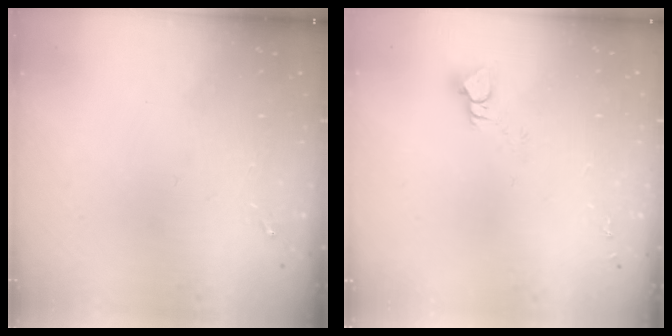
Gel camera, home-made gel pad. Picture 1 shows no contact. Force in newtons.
{"total": 4.5, "press": 4.5, "slide": 0.4}